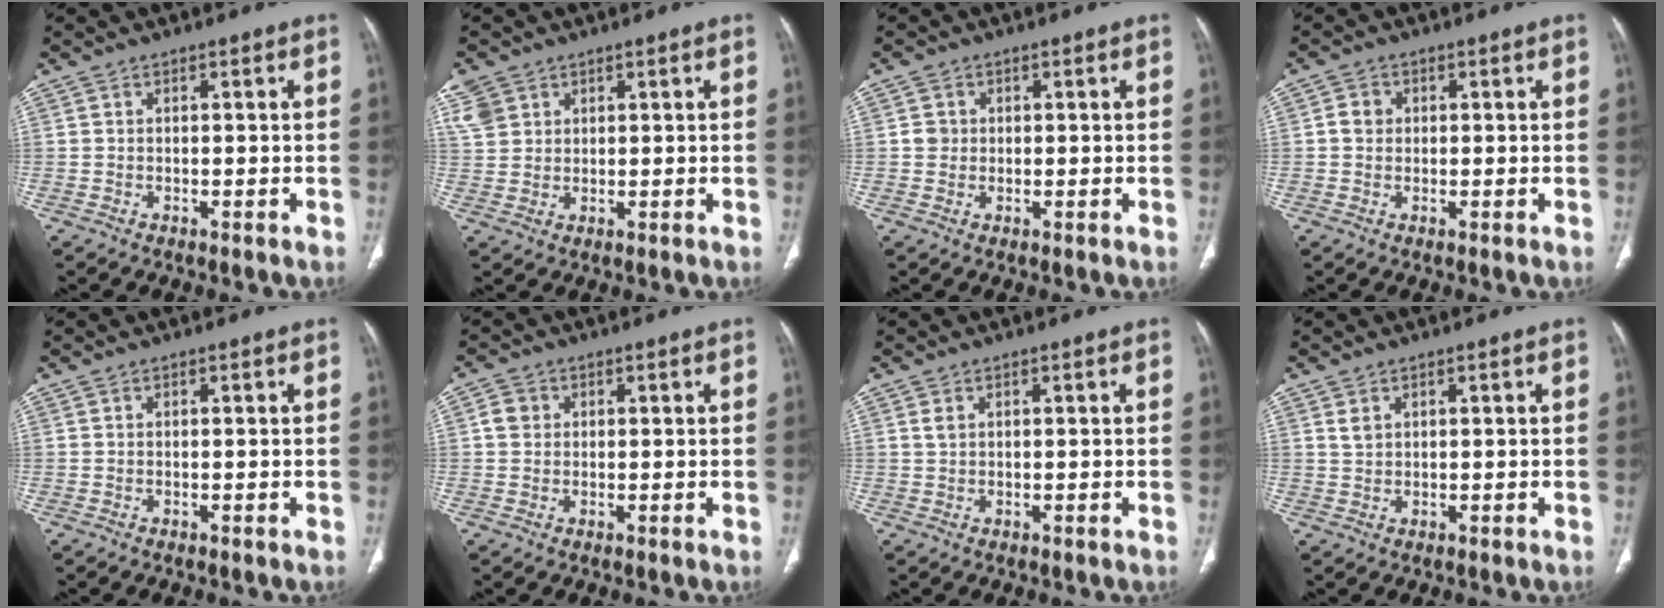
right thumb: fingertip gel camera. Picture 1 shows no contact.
{"total": 8.2, "force": [4.1, 6.5, 3.0], "torque": [-0.074, 0.006, 0.093]}
{"total": 2.1, "force": [0.3, 2.0, 0.5], "torque": [0.003, 0.002, 0.006]}
{"total": 2.5, "force": [0.3, 2.2, 1.0], "torque": [-0.008, 0.005, 0.002]}
{"total": 0.0}
{"total": 2.9, "force": [0.5, 2.6, 1.1], "torque": [-0.010, 0.005, 0.008]}
{"total": 1.1, "force": [0.5, 0.7, 0.7], "torque": [-0.012, 0.003, 0.012]}
{"total": 1.6, "force": [0.9, 1.0, 0.8], "torque": [-0.012, -0.002, 0.022]}